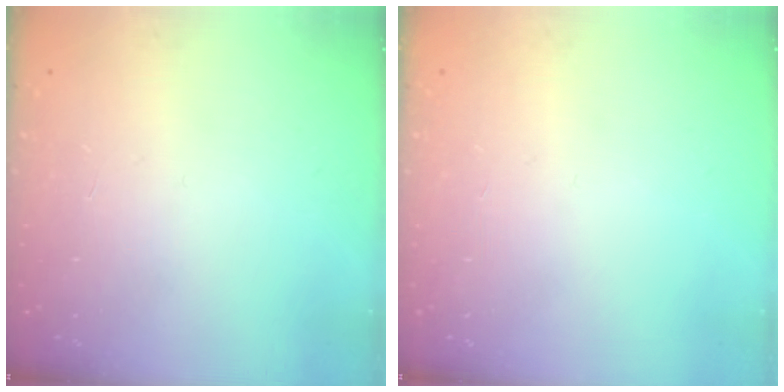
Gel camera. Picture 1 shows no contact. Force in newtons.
{"total": 0.0}